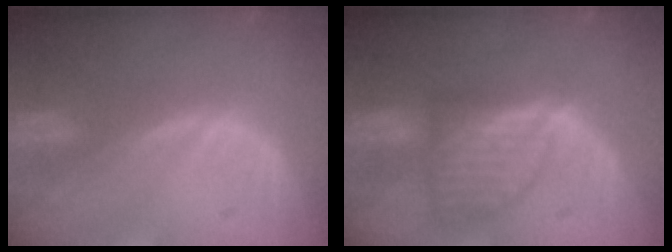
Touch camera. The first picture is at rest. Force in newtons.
{"total": 7.3, "press": 6.8, "slide": 2.7}